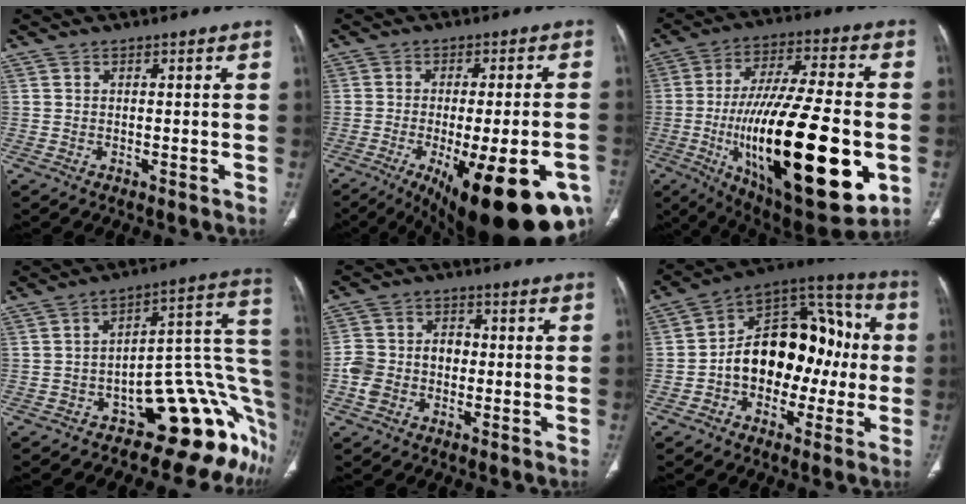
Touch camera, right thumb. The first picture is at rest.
{"total": 24.8, "force": [-11.1, 7.9, 20.7], "torque": [-0.234, 0.005, -0.143]}
{"total": 33.0, "force": [-7.2, 10.9, 30.2], "torque": [-0.514, -0.014, -0.098]}
{"total": 21.7, "force": [-9.2, 10.1, 17.0], "torque": [-0.095, 0.110, -0.119]}
{"total": 7.7, "force": [-1.4, 6.2, 4.3], "torque": [-0.070, 0.031, -0.031]}
{"total": 20.5, "force": [-1.5, 13.7, 15.2], "torque": [-0.185, 0.061, -0.026]}